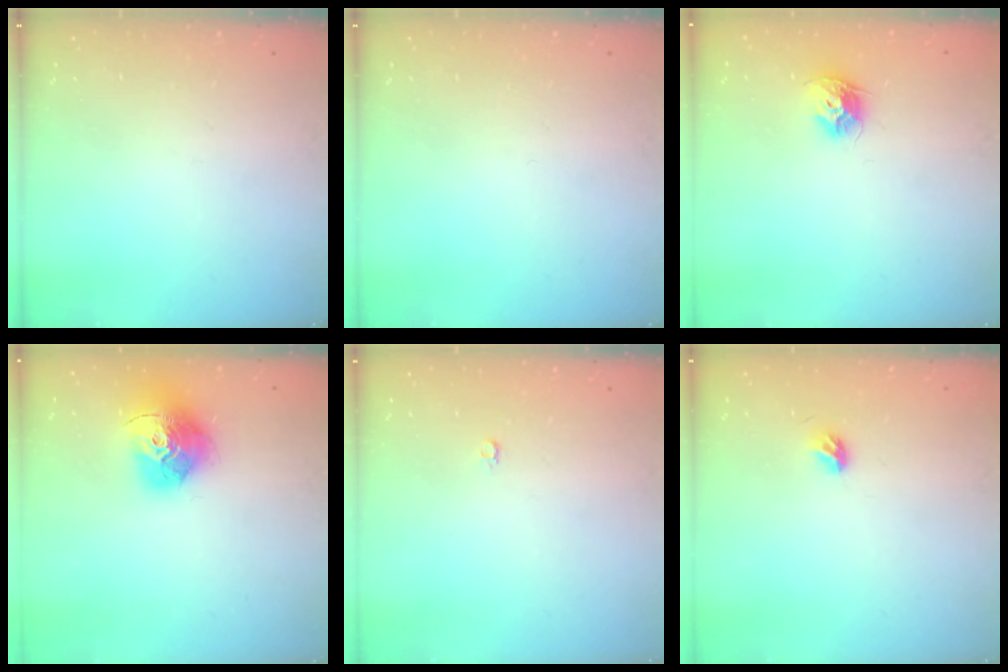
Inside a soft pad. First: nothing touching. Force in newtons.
{"total": 0.0}
{"total": 8.9, "press": 8.9, "slide": 0.1}
{"total": 17.6, "press": 17.5, "slide": 1.9}
{"total": 2.2, "press": 2.2, "slide": 0.2}
{"total": 4.0, "press": 3.9, "slide": 1.0}